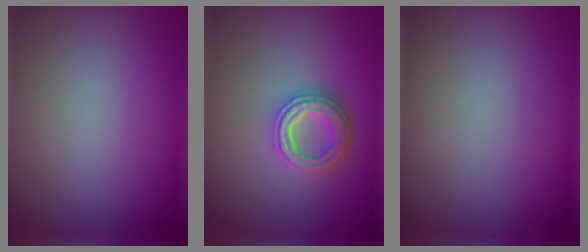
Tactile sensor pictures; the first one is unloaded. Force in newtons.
{"total": 4.2, "press": 3.2, "slide": 2.8}
{"total": 0.0}